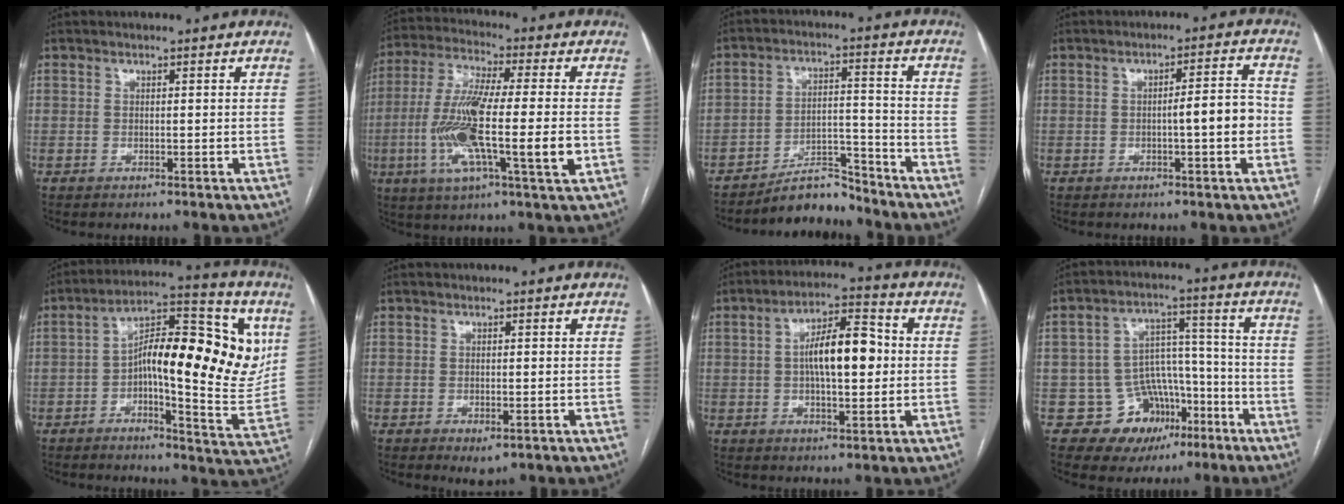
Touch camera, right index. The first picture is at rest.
{"total": 16.6, "force": [-3.0, 1.7, 16.3], "torque": [-0.316, -0.011, -0.057]}
{"total": 6.9, "force": [-6.6, 1.7, 1.2], "torque": [-0.016, 0.026, -0.110]}
{"total": 5.5, "force": [-1.0, 0.5, 5.4], "torque": [-0.075, 0.013, -0.013]}
{"total": 20.3, "force": [2.9, 5.7, 19.2], "torque": [-0.286, 0.035, 0.039]}
{"total": 2.4, "force": [-1.1, 1.0, 1.9], "torque": [-0.026, -0.002, -0.007]}
{"total": 10.6, "force": [0.6, 3.5, 10.0], "torque": [-0.174, 0.023, 0.008]}
{"total": 10.4, "force": [-5.2, 8.7, 2.3], "torque": [-0.014, 0.059, -0.068]}